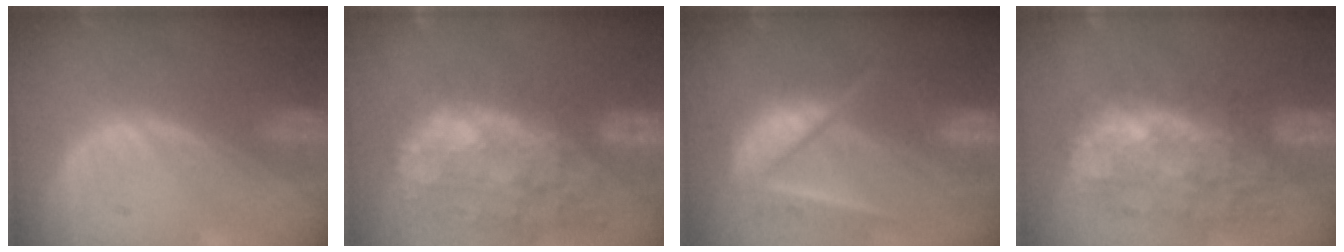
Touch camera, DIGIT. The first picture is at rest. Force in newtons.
{"total": 14.1, "press": 11.6, "slide": 8.0}
{"total": 9.7, "press": 8.2, "slide": 5.1}
{"total": 11.0, "press": 10.3, "slide": 3.9}